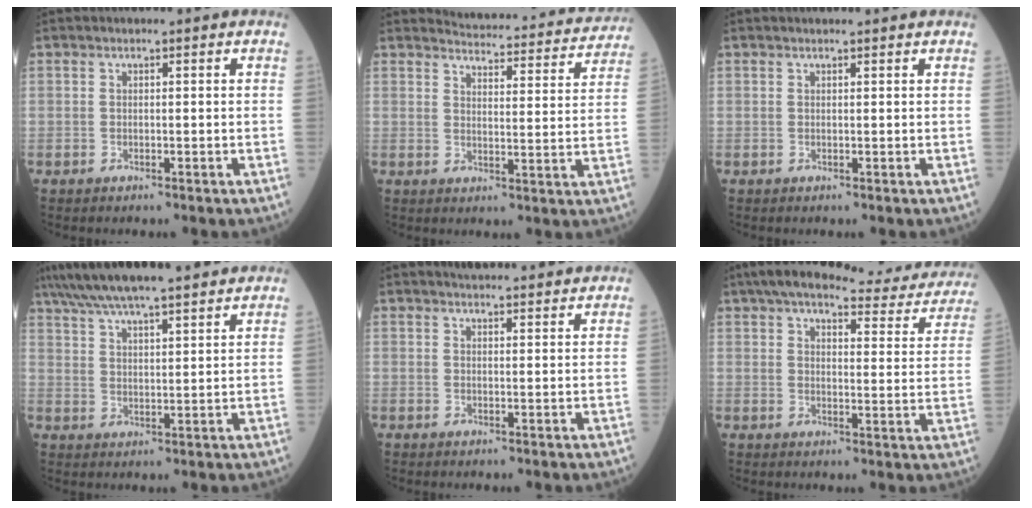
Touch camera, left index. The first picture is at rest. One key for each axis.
{"total": 17.9, "fx": 17.4, "fy": 2.9, "fz": 3.3, "tx": -0.031, "ty": -0.042, "tz": 0.189}
{"total": 2.3, "fx": 2.2, "fy": 0.1, "fz": 0.7, "tx": -0.008, "ty": 0.014, "tz": 0.027}
{"total": 19.3, "fx": 16.8, "fy": 2.0, "fz": 9.4, "tx": -0.165, "ty": 0.042, "tz": 0.251}
{"total": 8.4, "fx": 7.9, "fy": 0.9, "fz": 2.7, "tx": -0.037, "ty": 0.019, "tz": 0.093}
{"total": 23.1, "fx": 20.3, "fy": 4.4, "fz": 10.1, "tx": -0.131, "ty": -0.022, "tz": 0.234}